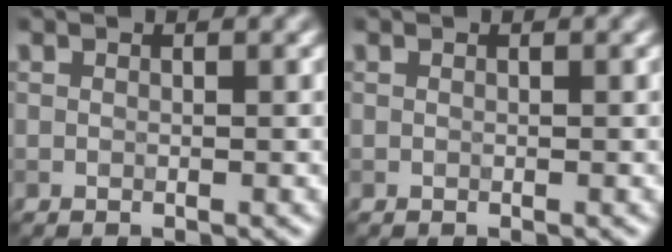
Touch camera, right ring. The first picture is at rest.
{"total": 0.0}